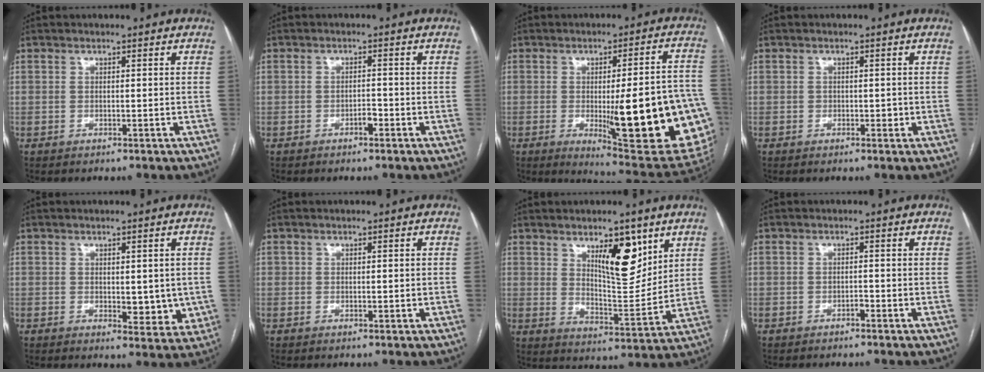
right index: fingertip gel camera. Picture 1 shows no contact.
{"total": 1.4, "force": [-0.9, 0.6, 0.9], "torque": [-0.012, 0.003, -0.016]}
{"total": 23.6, "force": [-5.1, 3.8, 22.7], "torque": [-0.203, -0.003, -0.049]}
{"total": 1.0, "force": [-0.2, 0.8, 0.6], "torque": [-0.005, 0.001, -0.004]}
{"total": 5.7, "force": [-0.3, 2.7, 4.9], "torque": [-0.050, -0.010, 0.003]}
{"total": 0.9, "force": [0.0, 0.5, 0.7], "torque": [-0.016, 0.007, 0.006]}
{"total": 10.3, "force": [5.4, 3.3, 8.1], "torque": [-0.130, -0.009, 0.096]}
{"total": 0.7, "force": [-0.6, 0.3, 0.4], "torque": [-0.008, 0.000, -0.011]}